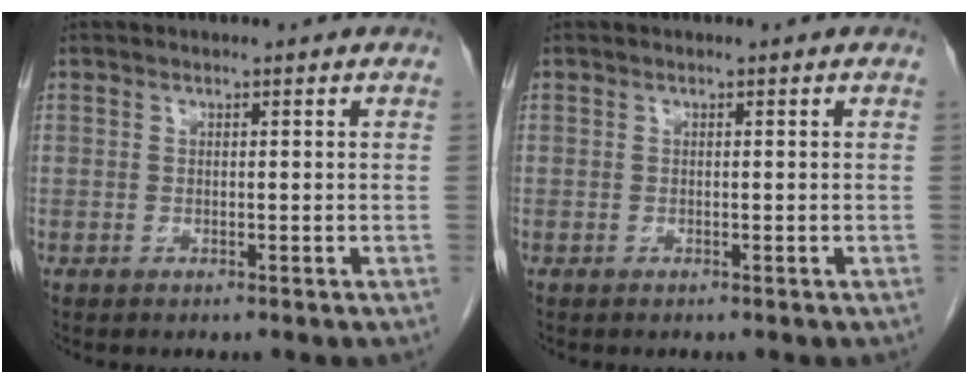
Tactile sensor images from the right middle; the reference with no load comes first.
{"total": 0.0}